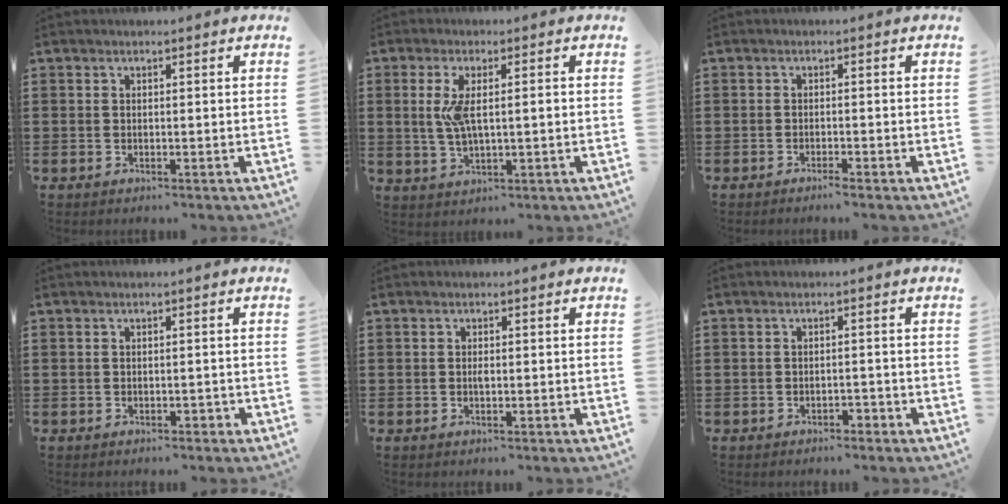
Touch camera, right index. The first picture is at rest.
{"total": 5.2, "force": [0.7, 1.5, 4.9], "torque": [-0.110, 0.000, 0.004]}
{"total": 1.2, "force": [-1.0, -0.1, 0.6], "torque": [-0.011, -0.002, -0.019]}
{"total": 0.8, "force": [-0.6, 0.3, 0.4], "torque": [-0.010, -0.002, -0.013]}
{"total": 0.7, "force": [-0.1, 0.2, 0.6], "torque": [-0.014, -0.004, -0.001]}
{"total": 1.3, "force": [-1.2, 0.4, 0.3], "torque": [-0.012, -0.001, -0.026]}